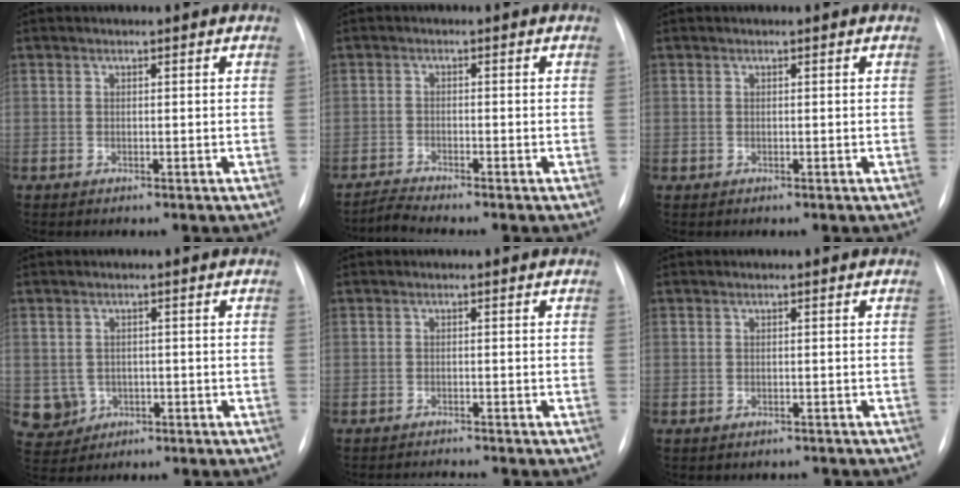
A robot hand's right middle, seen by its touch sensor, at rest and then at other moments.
{"total": 2.4, "force": [-2.1, -1.1, -0.2], "torque": [-0.005, -0.016, -0.042]}
{"total": 0.0}
{"total": 4.6, "force": [-1.0, 4.4, 0.7], "torque": [-0.011, 0.004, -0.008]}
{"total": 2.5, "force": [-2.4, -0.6, 0.2], "torque": [-0.004, -0.011, -0.037]}
{"total": 1.8, "force": [-1.5, 0.9, 0.0], "torque": [-0.003, 0.003, -0.020]}